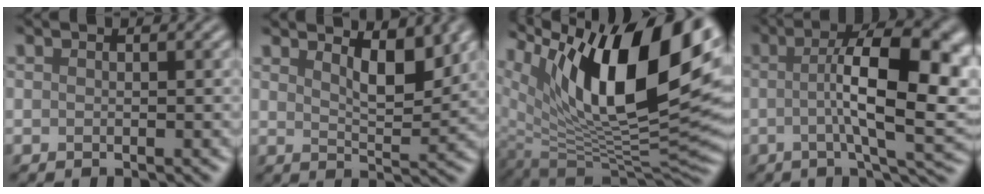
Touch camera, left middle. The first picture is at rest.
{"total": 3.4, "force": [2.4, 0.7, 2.2], "torque": [-0.040, -0.004, 0.038]}
{"total": 16.0, "force": [7.5, 6.3, 12.6], "torque": [-0.205, 0.010, 0.130]}
{"total": 11.5, "force": [0.3, 3.0, 11.1], "torque": [-0.156, 0.012, 0.004]}